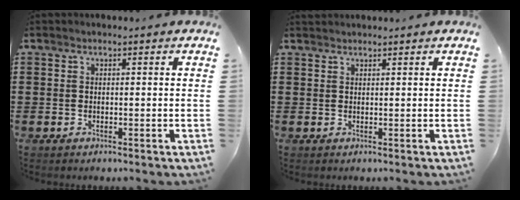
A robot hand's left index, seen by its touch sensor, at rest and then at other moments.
{"total": 0.8, "force": [0.8, 0.2, 0.0], "torque": [-0.002, 0.000, 0.017]}